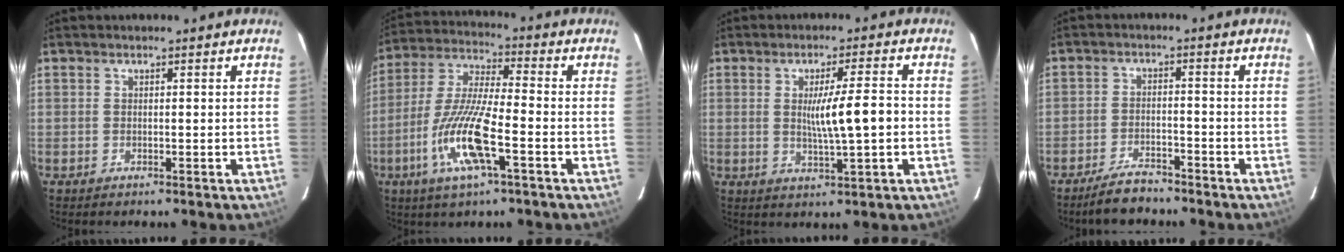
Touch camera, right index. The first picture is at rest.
{"total": 13.3, "force": [-4.8, 1.7, 12.2], "torque": [-0.254, -0.010, -0.092]}
{"total": 7.4, "force": [-0.2, 0.1, 7.4], "torque": [-0.122, -0.003, 0.000]}
{"total": 5.1, "force": [-4.6, 1.4, 1.8], "torque": [-0.040, -0.007, -0.080]}